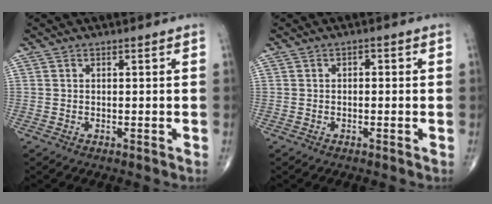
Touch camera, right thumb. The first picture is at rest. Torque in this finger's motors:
{"motor_torque": [-0.06, -0.17, 0.02, 0.21, 0.03]}